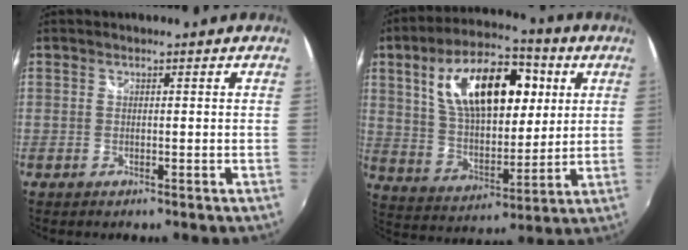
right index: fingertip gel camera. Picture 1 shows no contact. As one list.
[{"total": 20.7, "force": [6.8, 10.6, 16.5], "torque": [-0.297, 0.030, 0.122]}]